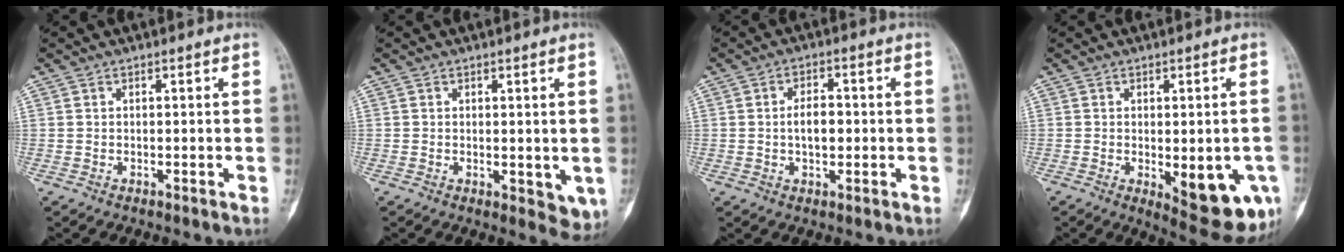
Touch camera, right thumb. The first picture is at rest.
{"total": 4.7, "force": [-0.4, 2.2, 4.1], "torque": [-0.036, -0.013, -0.001]}
{"total": 5.0, "force": [-0.2, 2.8, 4.1], "torque": [-0.058, 0.007, -0.006]}
{"total": 12.4, "force": [-3.4, 4.6, 11.0], "torque": [-0.118, -0.010, -0.030]}